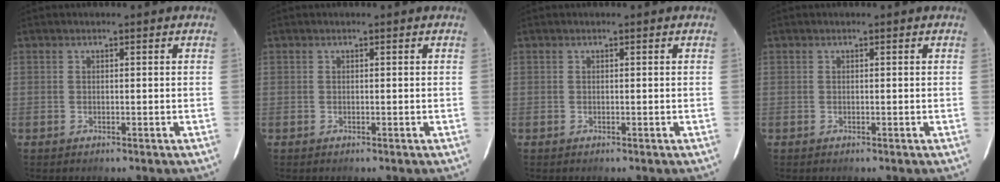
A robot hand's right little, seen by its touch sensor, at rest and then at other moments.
{"total": 0.0}
{"total": 0.0}
{"total": 0.0}